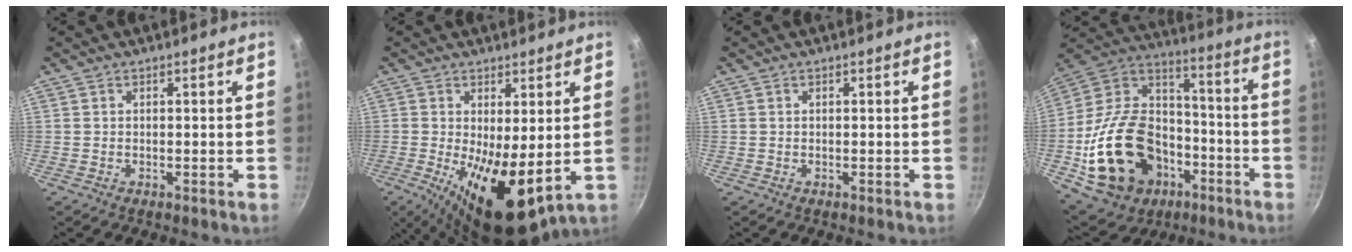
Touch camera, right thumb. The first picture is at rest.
{"total": 12.6, "force": [-0.7, 4.9, 11.6], "torque": [-0.172, -0.024, 0.001]}
{"total": 0.0}
{"total": 28.5, "force": [-8.8, 20.6, 17.6], "torque": [-0.283, 0.069, -0.135]}